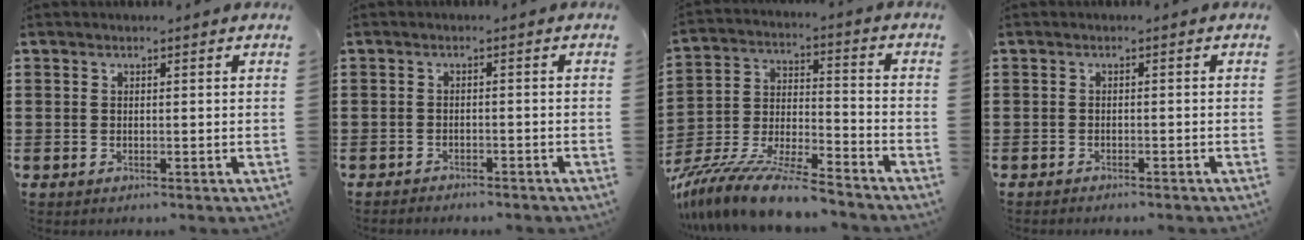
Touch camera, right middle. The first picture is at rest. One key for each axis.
{"total": 1.4, "fx": -1.4, "fy": 0.2, "fz": 0.0, "tx": -0.003, "ty": 0.003, "tz": -0.030}
{"total": 11.0, "fx": -10.1, "fy": 0.3, "fz": 4.3, "tx": -0.078, "ty": 0.015, "tz": -0.201}
{"total": 0.7, "fx": -0.7, "fy": 0.0, "fz": 0.0, "tx": -0.002, "ty": -0.002, "tz": -0.015}